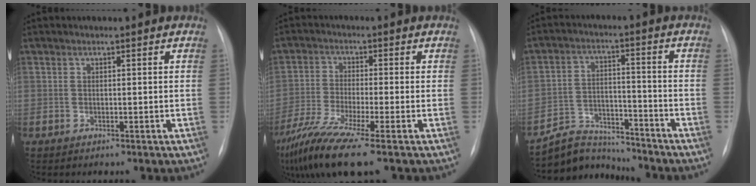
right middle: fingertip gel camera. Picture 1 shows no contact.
{"total": 10.0, "force": [-6.8, -0.5, 7.4], "torque": [-0.148, -0.031, -0.125]}
{"total": 8.5, "force": [-8.2, 1.9, -0.2], "torque": [0.000, 0.021, -0.146]}